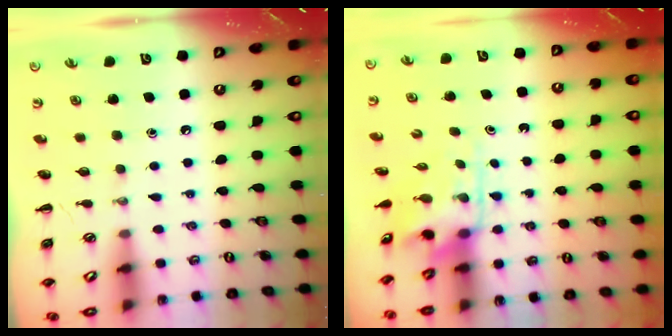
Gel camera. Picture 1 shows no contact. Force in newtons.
{"total": 4.6, "press": 4.5, "slide": 0.7}